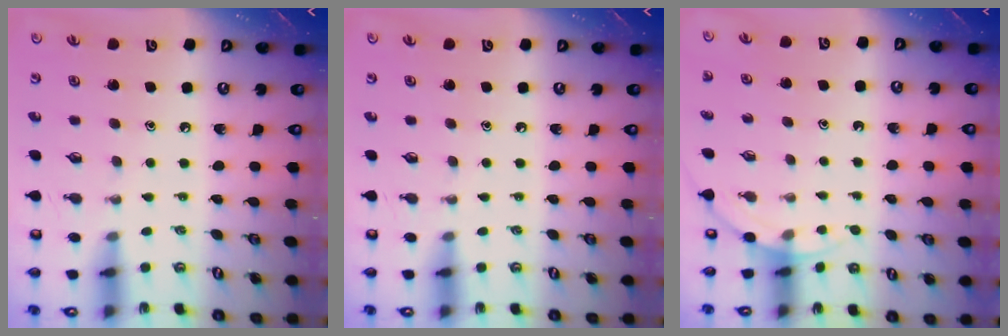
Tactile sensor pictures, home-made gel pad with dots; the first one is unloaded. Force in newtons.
{"total": 0.0}
{"total": 2.5, "press": 2.5, "slide": 0.1}